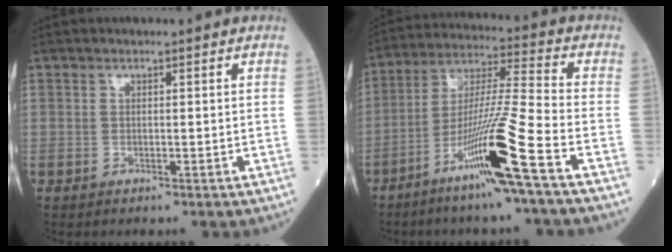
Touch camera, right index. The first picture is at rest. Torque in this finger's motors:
{"motor_torque": [1.57, -0.57, 0.95, 0.21]}